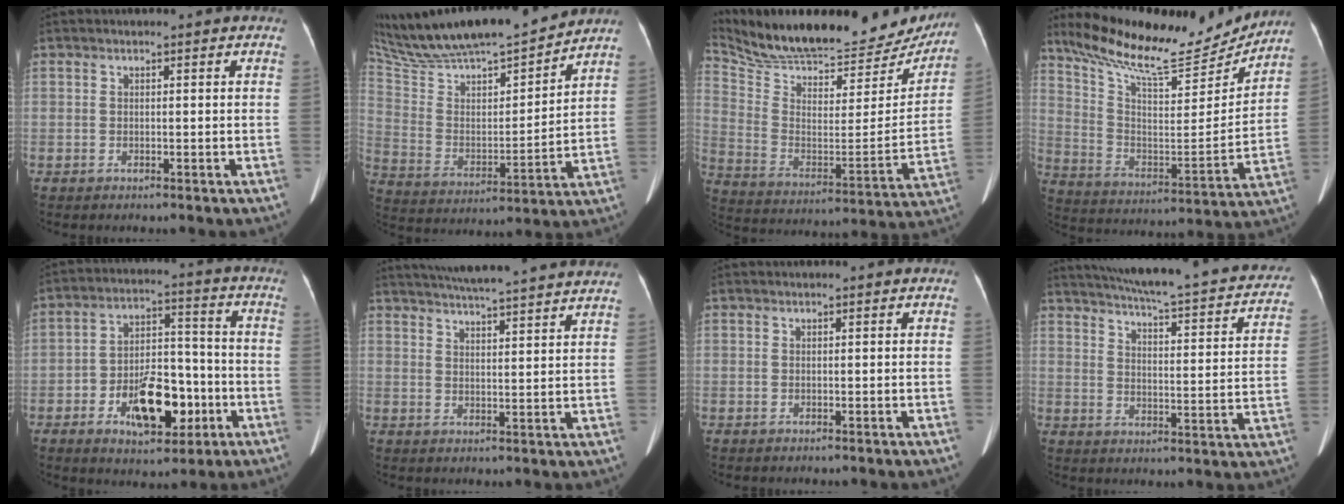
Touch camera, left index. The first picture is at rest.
{"total": 24.9, "force": [22.3, 3.4, 10.5], "torque": [-0.203, 0.003, 0.366]}
{"total": 28.2, "force": [25.3, 7.7, 9.9], "torque": [-0.181, -0.037, 0.362]}
{"total": 21.0, "force": [19.1, 3.3, 8.1], "torque": [-0.148, -0.025, 0.302]}
{"total": 12.4, "force": [-4.7, 6.2, 9.7], "torque": [-0.164, 0.021, -0.069]}
{"total": 21.8, "force": [19.9, 0.5, 8.9], "torque": [-0.143, 0.004, 0.257]}
{"total": 0.0}
{"total": 27.9, "force": [24.2, 4.4, 13.1], "torque": [-0.200, -0.036, 0.294]}